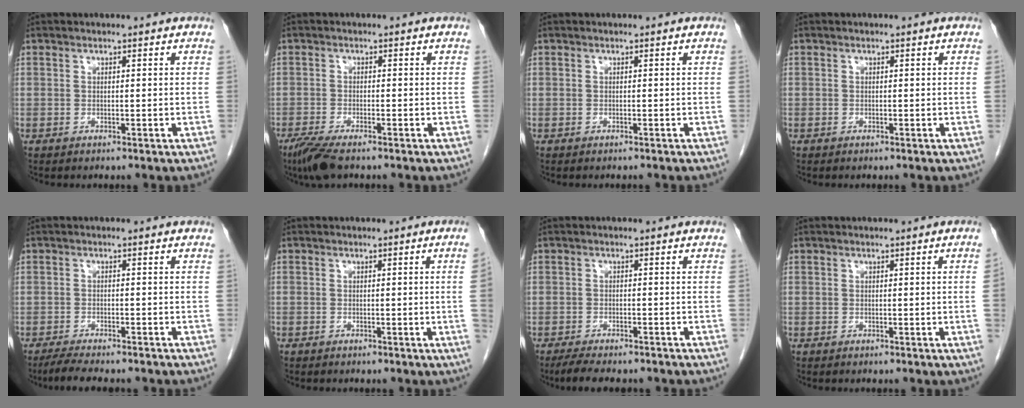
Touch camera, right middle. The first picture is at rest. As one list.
[{"total": 4.7, "force": [-3.5, 0.7, 3.1], "torque": [-0.064, -0.014, -0.062]}, {"total": 1.5, "force": [-1.3, 0.2, 0.5], "torque": [-0.010, -0.002, -0.016]}, {"total": 0.0}, {"total": 5.3, "force": [-4.5, 0.9, 2.6], "torque": [-0.045, -0.012, -0.073]}, {"total": 2.2, "force": [-0.4, -0.8, 2.0], "torque": [-0.023, -0.001, -0.006]}, {"total": 6.2, "force": [-5.2, 1.7, 3.0], "torque": [-0.047, -0.011, -0.078]}, {"total": 1.2, "force": [-0.1, -0.5, 1.1], "torque": [-0.009, -0.001, -0.001]}]